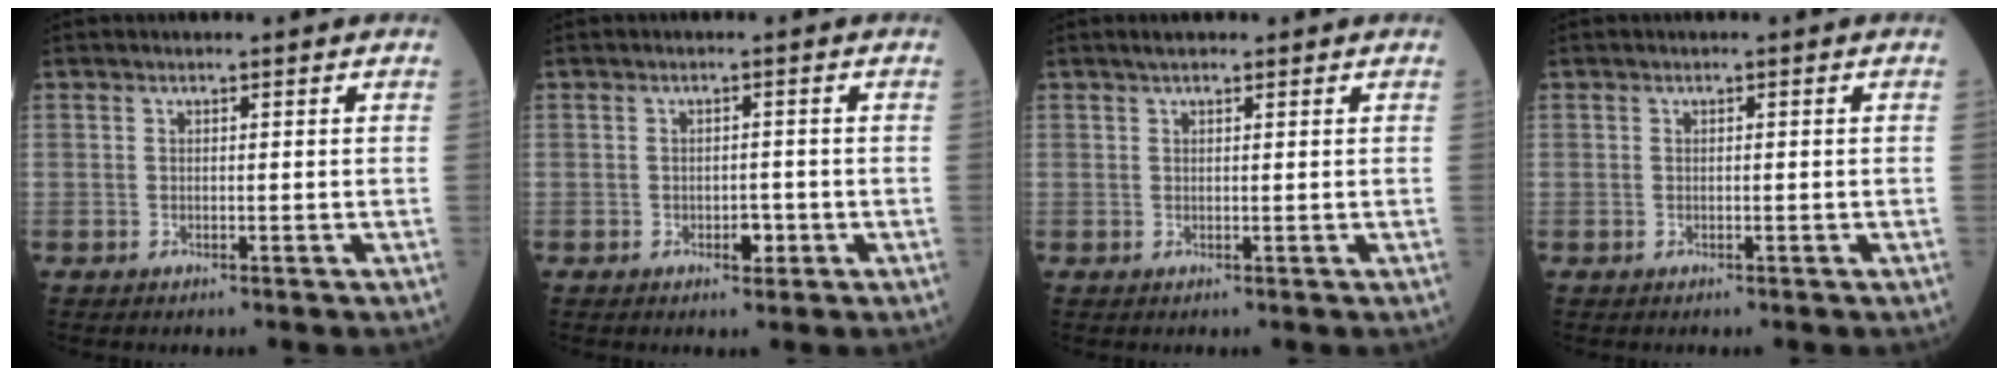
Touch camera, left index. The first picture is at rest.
{"total": 1.8, "force": [-0.7, 1.1, 1.2], "torque": [-0.015, 0.002, -0.009]}
{"total": 2.1, "force": [1.7, 0.7, 1.1], "torque": [-0.021, 0.018, 0.025]}
{"total": 0.0}